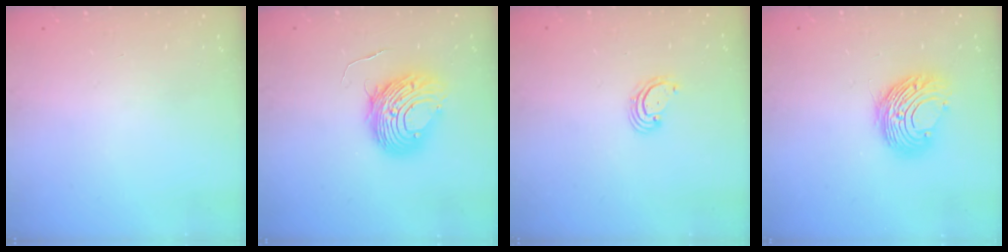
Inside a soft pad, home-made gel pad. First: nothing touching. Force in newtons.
{"total": 10.3, "press": 10.3, "slide": 1.0}
{"total": 2.7, "press": 2.7, "slide": 0.7}
{"total": 10.9, "press": 10.9, "slide": 0.6}